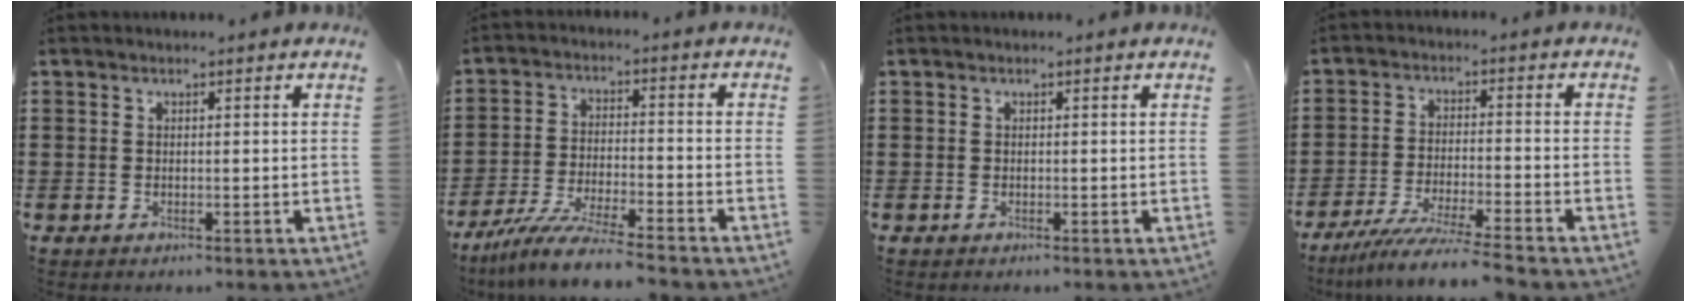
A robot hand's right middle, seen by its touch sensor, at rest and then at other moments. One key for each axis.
{"total": 7.9, "fx": -7.1, "fy": 0.0, "fz": 3.4, "tx": -0.072, "ty": -0.008, "tz": -0.138}
{"total": 0.0}
{"total": 6.9, "fx": -6.3, "fy": -0.6, "fz": 2.8, "tx": -0.059, "ty": -0.021, "tz": -0.121}